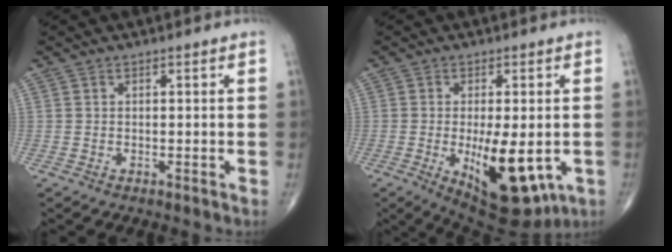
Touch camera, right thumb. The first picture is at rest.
{"total": 14.7, "force": [-3.4, 6.3, 12.8], "torque": [-0.185, -0.020, -0.031]}